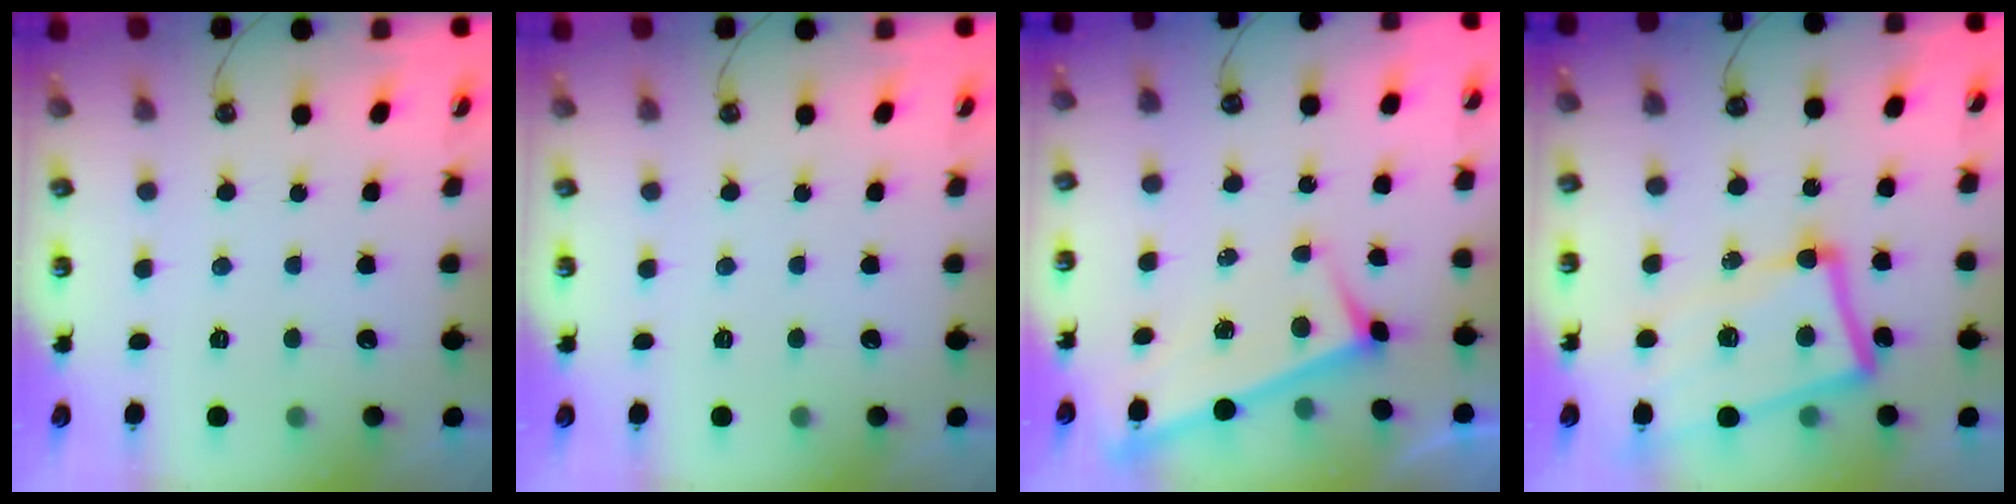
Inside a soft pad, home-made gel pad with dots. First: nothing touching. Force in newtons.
{"total": 0.0}
{"total": 3.7, "press": 3.7, "slide": 0.2}
{"total": 11.9, "press": 11.7, "slide": 2.4}